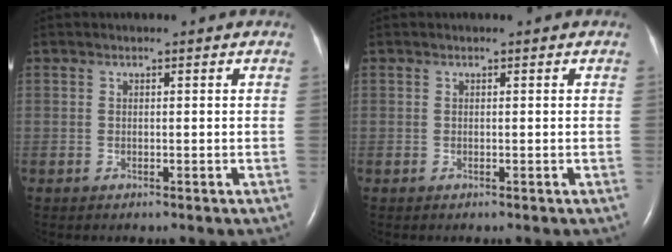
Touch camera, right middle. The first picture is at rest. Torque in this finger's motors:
{"motor_torque": [-0.36, 0.01, -0.02, 0.00]}